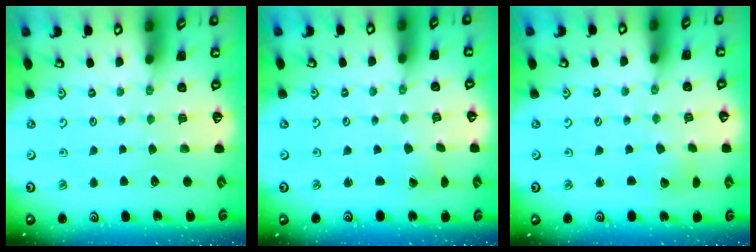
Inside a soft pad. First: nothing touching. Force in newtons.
{"total": 0.7, "press": 0.7, "slide": 0.0}
{"total": 2.5, "press": 2.5, "slide": 0.3}